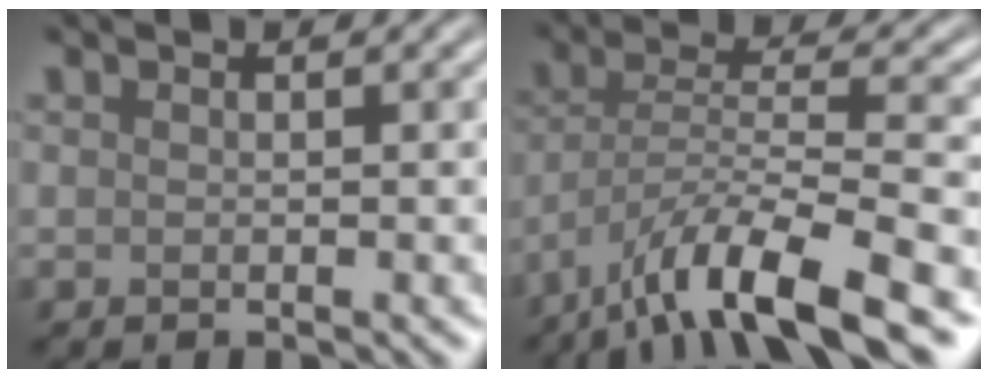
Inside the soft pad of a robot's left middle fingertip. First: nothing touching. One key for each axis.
{"total": 10.3, "fx": -6.9, "fy": 2.6, "fz": 7.3, "tx": -0.125, "ty": 0.004, "tz": -0.130}